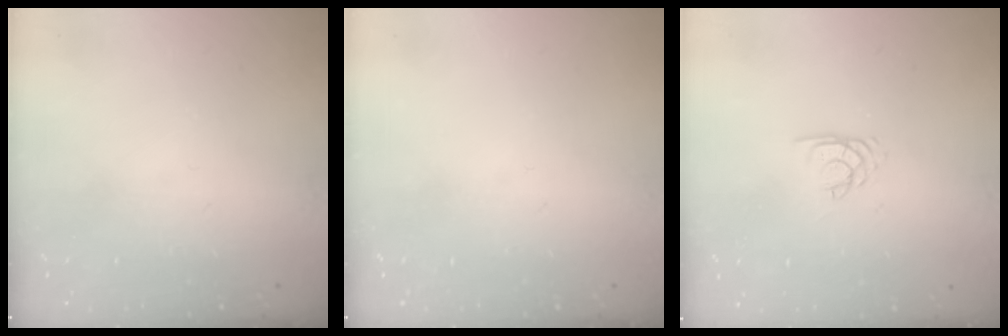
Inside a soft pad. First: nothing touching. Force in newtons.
{"total": 0.0}
{"total": 1.9, "press": 1.8, "slide": 0.3}